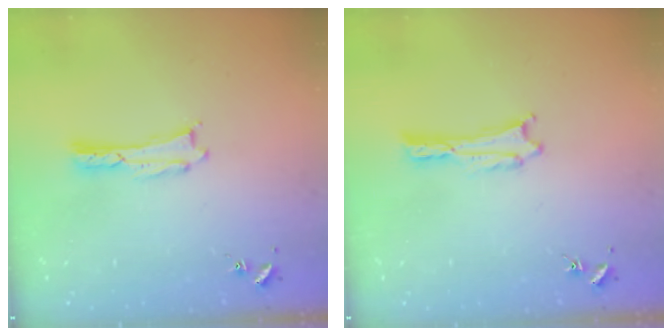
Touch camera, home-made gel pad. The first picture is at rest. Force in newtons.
{"total": 0.0}